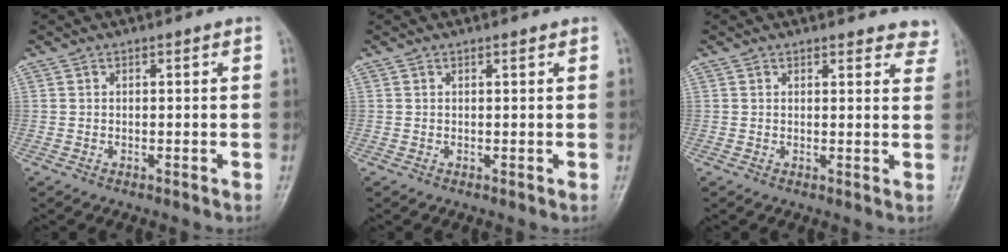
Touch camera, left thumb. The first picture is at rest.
{"total": 0.5, "force": [0.4, 0.1, 0.3], "torque": [-0.008, -0.002, 0.006]}
{"total": 5.2, "force": [4.8, 1.8, 1.1], "torque": [0.021, -0.023, 0.038]}